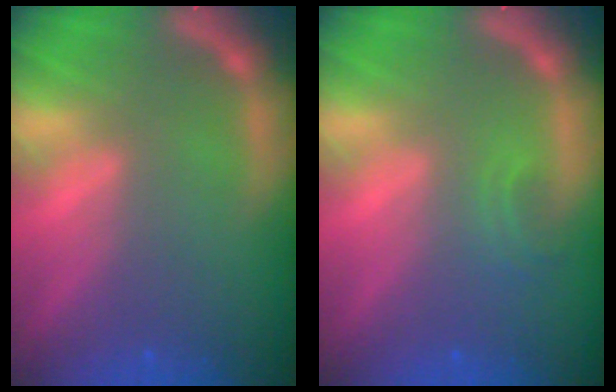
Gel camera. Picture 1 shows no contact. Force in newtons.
{"total": 1.4}